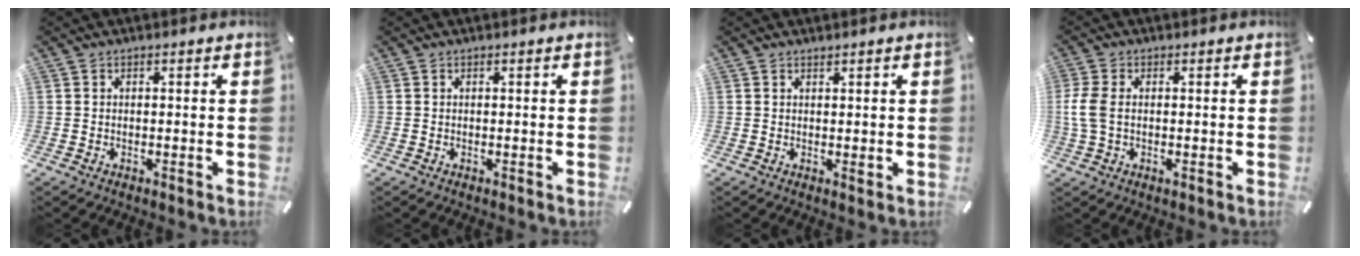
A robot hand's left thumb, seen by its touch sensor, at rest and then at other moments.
{"total": 0.0}
{"total": 0.8, "force": [0.4, 0.4, 0.6], "torque": [-0.012, -0.001, 0.007]}
{"total": 5.1, "force": [0.0, 2.6, 4.3], "torque": [-0.105, -0.006, -0.004]}